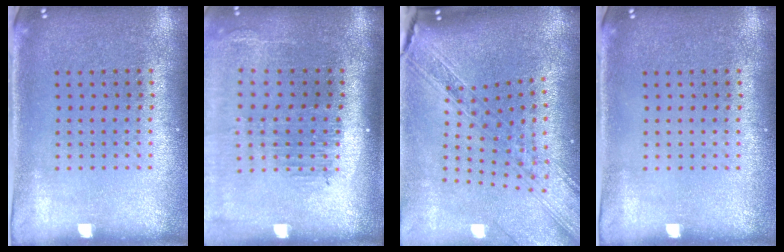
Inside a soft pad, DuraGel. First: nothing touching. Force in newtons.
{"total": 2.3, "press": 1.8, "slide": 1.3}
{"total": 2.6, "press": 2.2, "slide": 1.5}
{"total": 0.0}